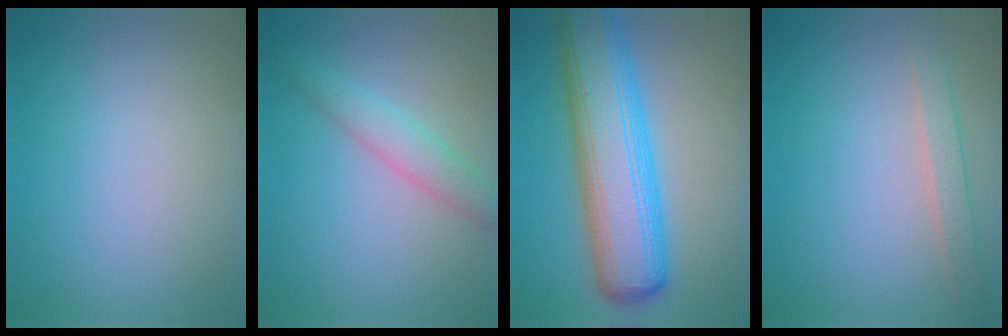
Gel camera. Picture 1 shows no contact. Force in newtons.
{"total": 2.9, "press": 2.9, "slide": 0.1}
{"total": 10.4, "press": 10.4, "slide": 0.2}
{"total": 1.8, "press": 1.8, "slide": 0.1}